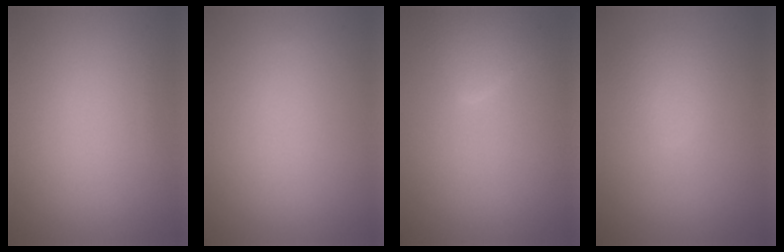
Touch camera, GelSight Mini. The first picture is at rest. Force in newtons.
{"total": 0.0}
{"total": 2.3, "press": 2.3, "slide": 0.1}
{"total": 2.0, "press": 1.9, "slide": 0.1}